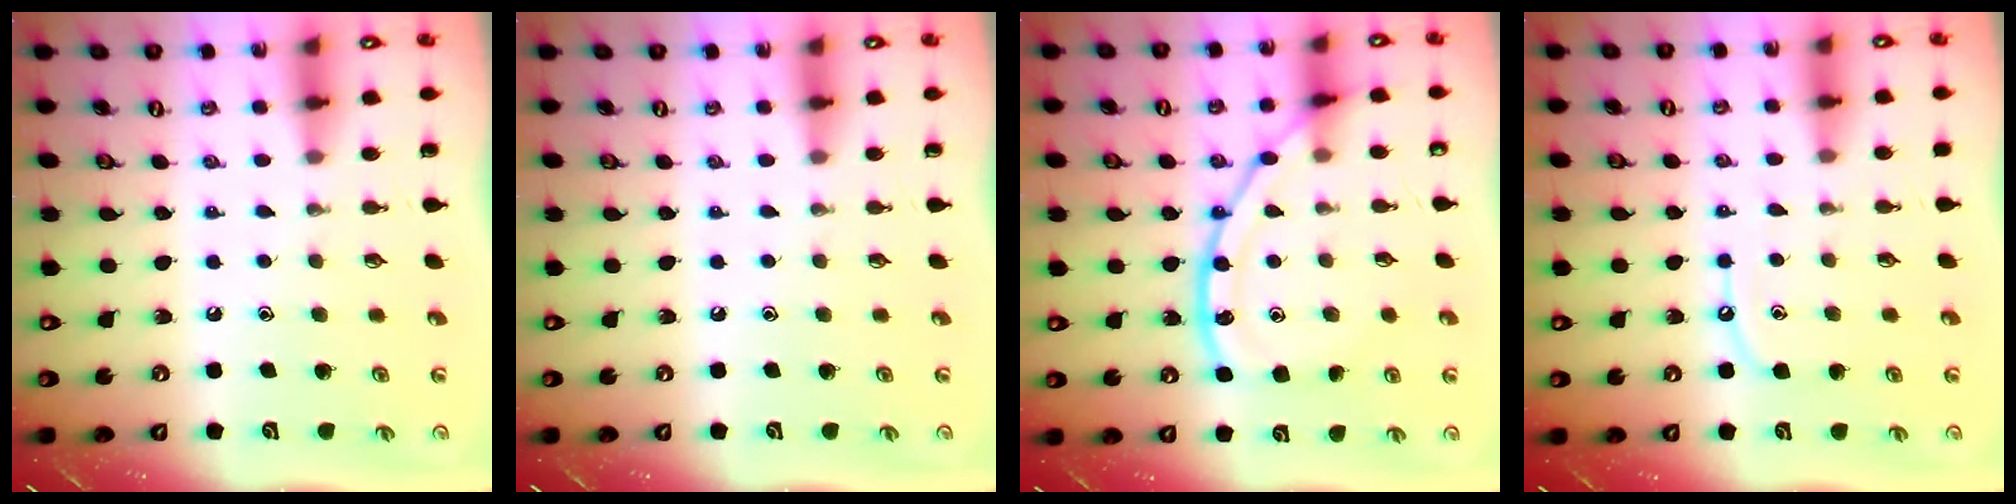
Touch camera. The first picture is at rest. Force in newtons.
{"total": 0.0}
{"total": 13.0, "press": 13.0, "slide": 0.3}
{"total": 5.8, "press": 5.8, "slide": 0.5}